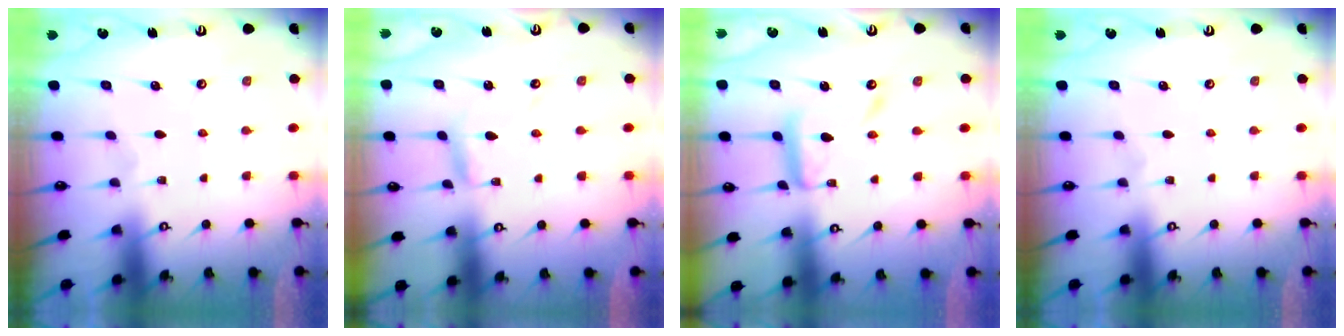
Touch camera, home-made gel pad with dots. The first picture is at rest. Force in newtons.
{"total": 2.2, "press": 2.2, "slide": 0.2}
{"total": 13.1, "press": 13.1, "slide": 1.1}
{"total": 0.0}